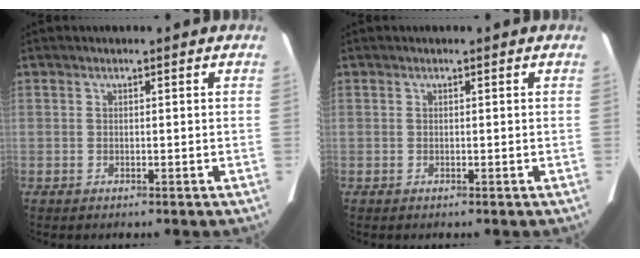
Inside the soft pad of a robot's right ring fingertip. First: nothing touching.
{"total": 0.0}